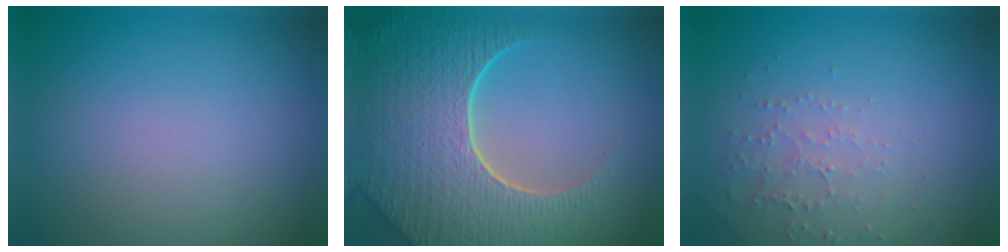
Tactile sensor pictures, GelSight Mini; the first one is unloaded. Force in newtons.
{"total": 9.2, "press": 6.6, "slide": 6.4}
{"total": 1.9, "press": 1.8, "slide": 0.6}